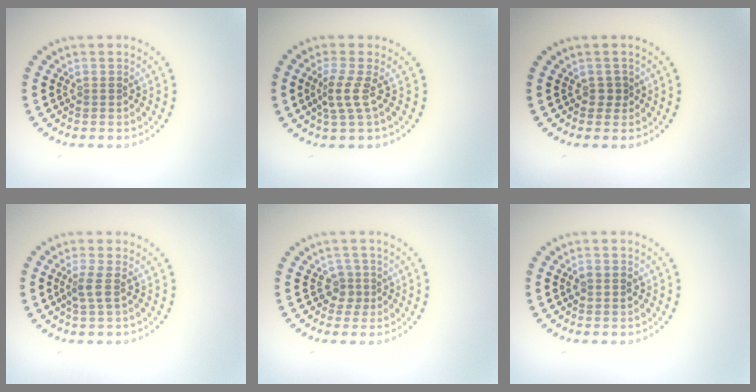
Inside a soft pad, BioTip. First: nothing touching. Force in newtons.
{"total": 2.3, "press": 1.5, "slide": 1.8}
{"total": 0.8, "press": 0.7, "slide": 0.3}
{"total": 1.6, "press": 1.3, "slide": 1.0}
{"total": 1.8, "press": 1.3, "slide": 1.2}
{"total": 1.6, "press": 1.6, "slide": 0.1}